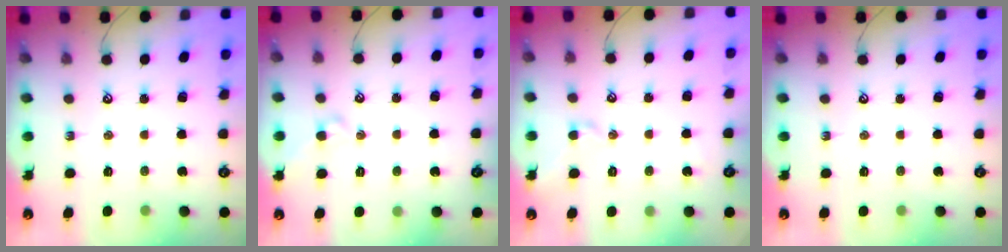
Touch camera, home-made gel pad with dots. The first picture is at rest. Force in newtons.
{"total": 1.4, "press": 1.4, "slide": 0.1}
{"total": 2.2, "press": 2.1, "slide": 0.5}
{"total": 0.0}